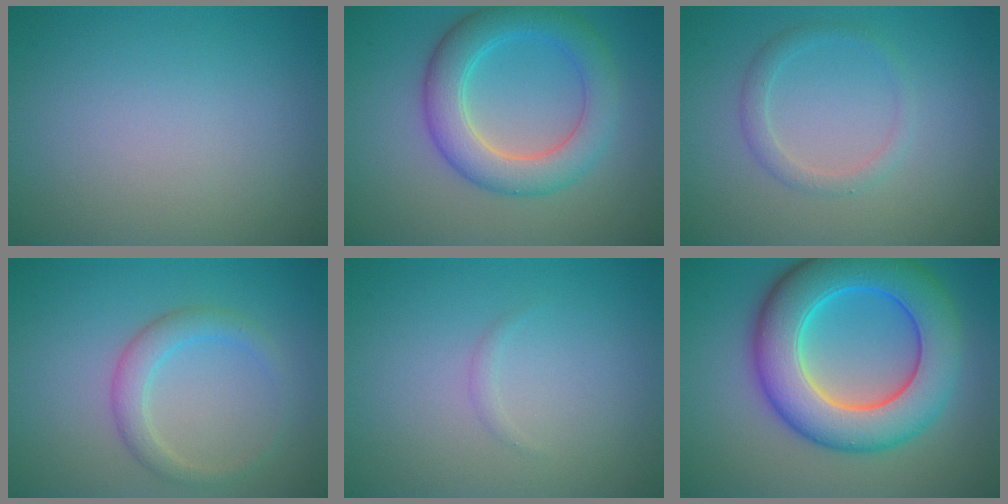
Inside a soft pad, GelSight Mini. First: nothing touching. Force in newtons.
{"total": 5.7, "press": 5.7, "slide": 0.1}
{"total": 1.7, "press": 1.7, "slide": 0.0}
{"total": 2.7, "press": 2.6, "slide": 0.2}
{"total": 0.6, "press": 0.6, "slide": 0.1}
{"total": 10.6, "press": 10.5, "slide": 0.3}